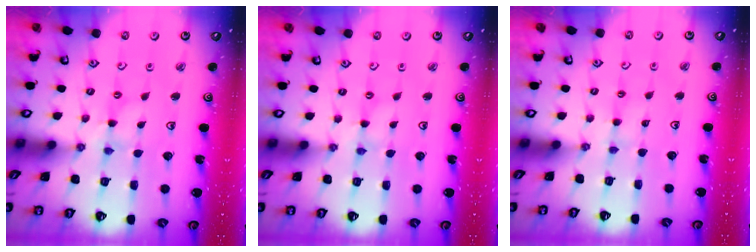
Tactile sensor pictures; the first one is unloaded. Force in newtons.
{"total": 0.0}
{"total": 2.0, "press": 2.0, "slide": 0.3}